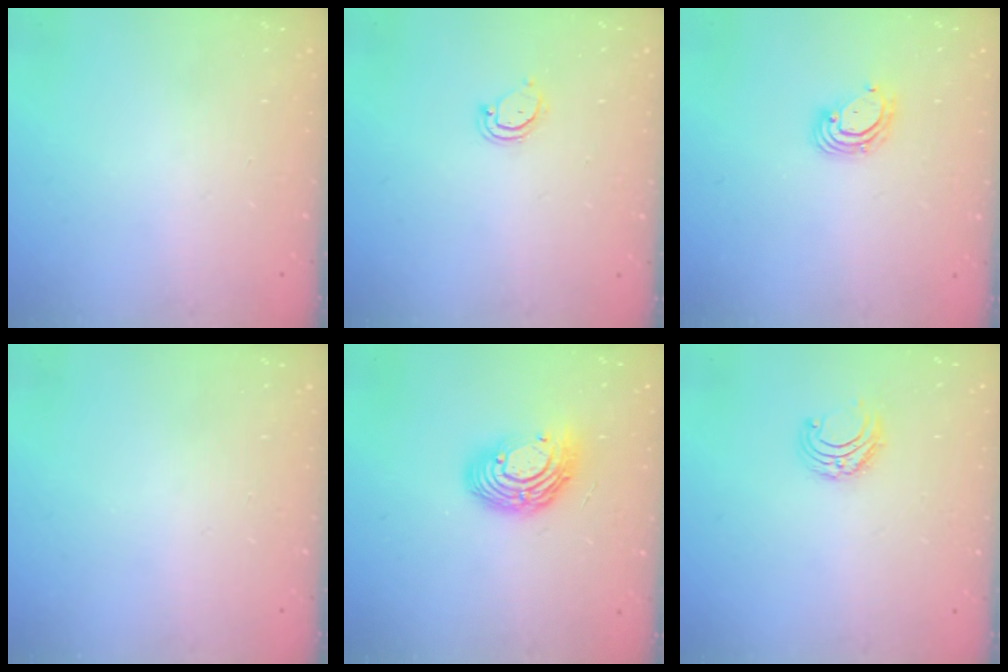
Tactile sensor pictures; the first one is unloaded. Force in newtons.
{"total": 3.4, "press": 3.3, "slide": 0.5}
{"total": 5.2, "press": 5.2, "slide": 0.6}
{"total": 0.0}
{"total": 12.1, "press": 12.1, "slide": 1.0}
{"total": 6.3, "press": 6.3, "slide": 0.5}